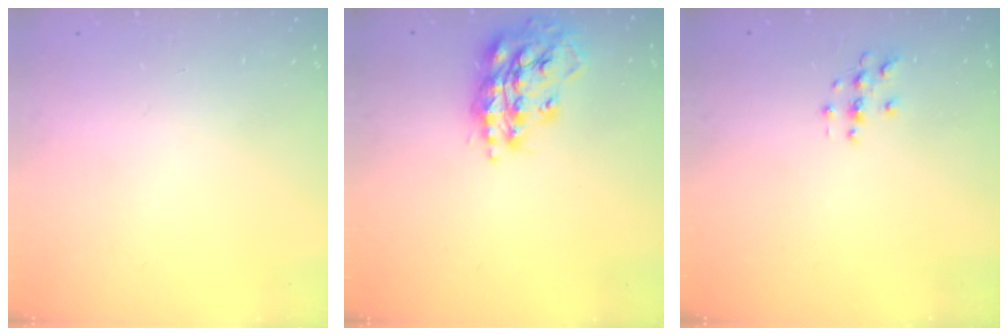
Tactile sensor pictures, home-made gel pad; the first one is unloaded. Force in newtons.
{"total": 17.0, "press": 16.9, "slide": 1.4}
{"total": 2.9, "press": 2.9, "slide": 0.3}